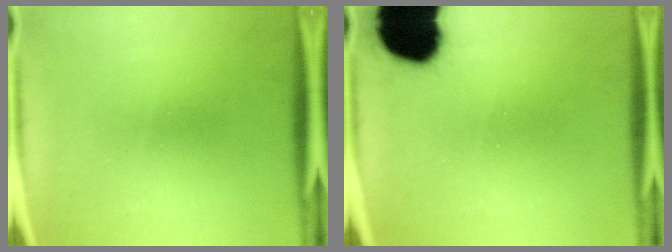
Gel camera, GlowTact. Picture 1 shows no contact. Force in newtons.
{"total": 17.8}